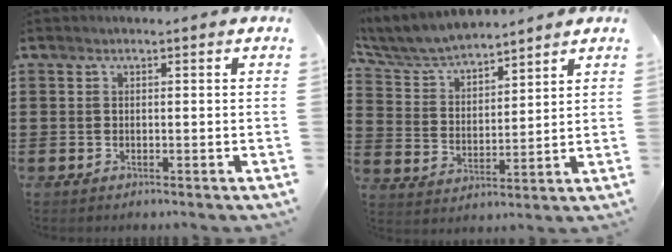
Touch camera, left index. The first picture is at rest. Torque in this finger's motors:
{"motor_torque": [0.69, 0.63, 0.76, 0.12]}